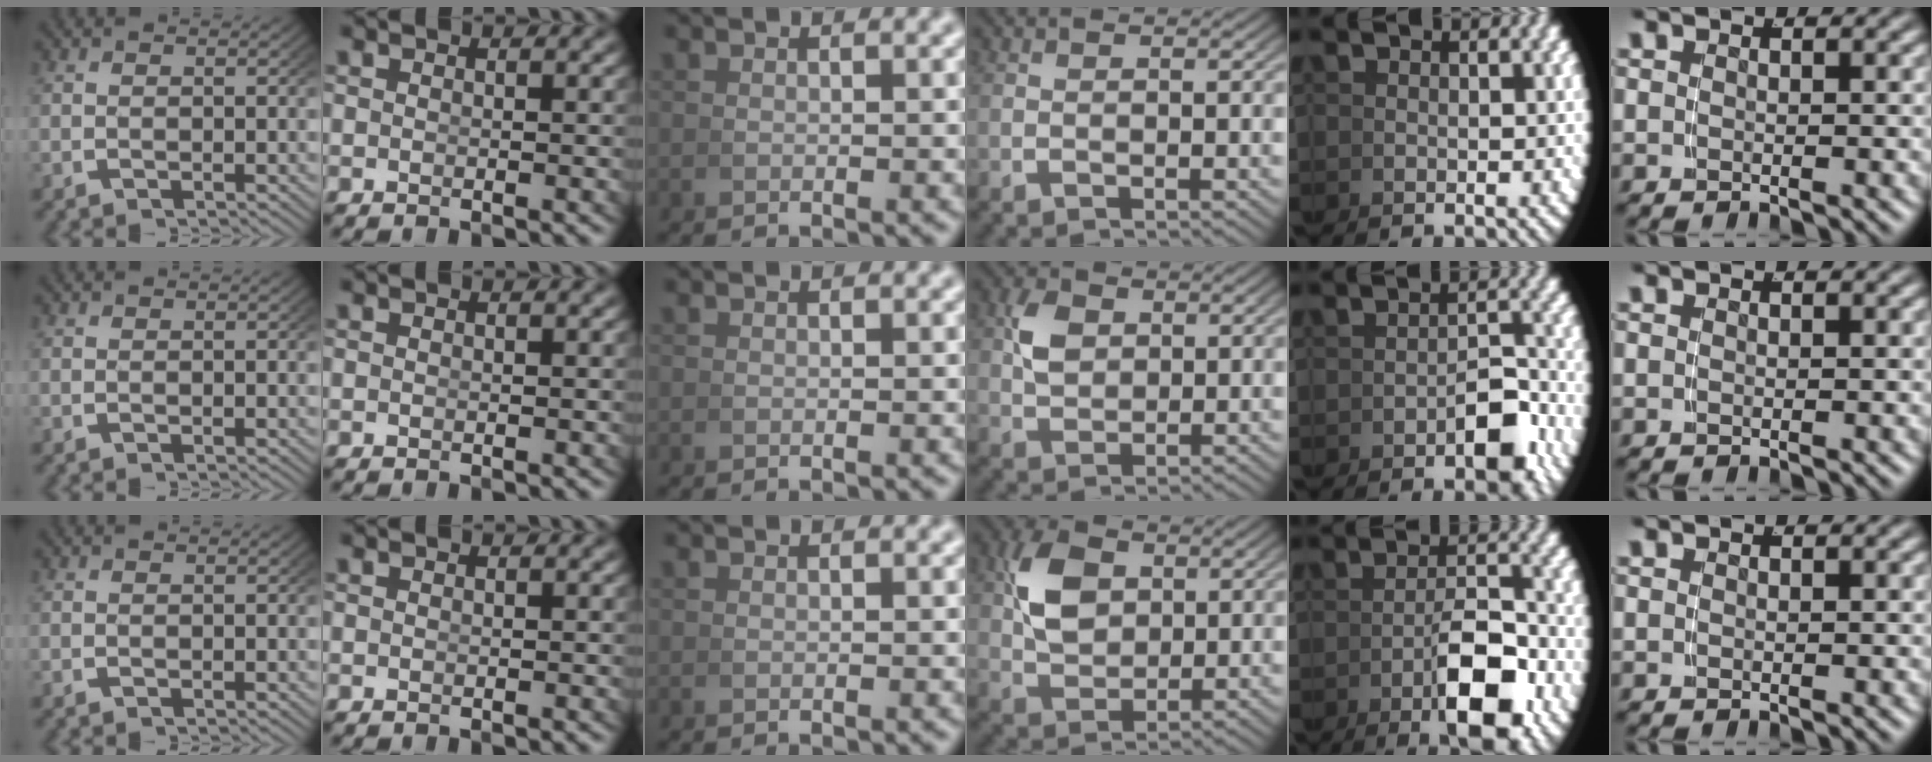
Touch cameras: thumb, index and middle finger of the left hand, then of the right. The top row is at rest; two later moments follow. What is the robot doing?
{"motion": "grasp_and_lifting", "object": "pen"}